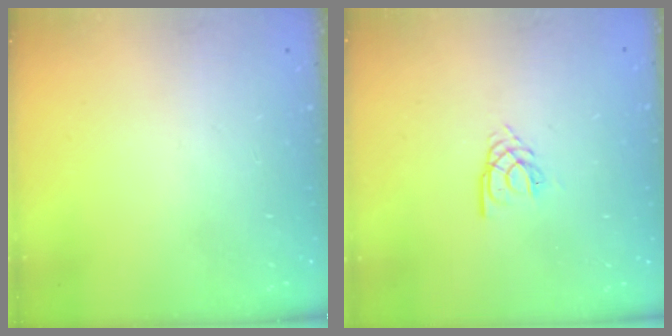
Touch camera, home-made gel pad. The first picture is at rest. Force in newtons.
{"total": 2.6, "press": 2.6, "slide": 0.3}